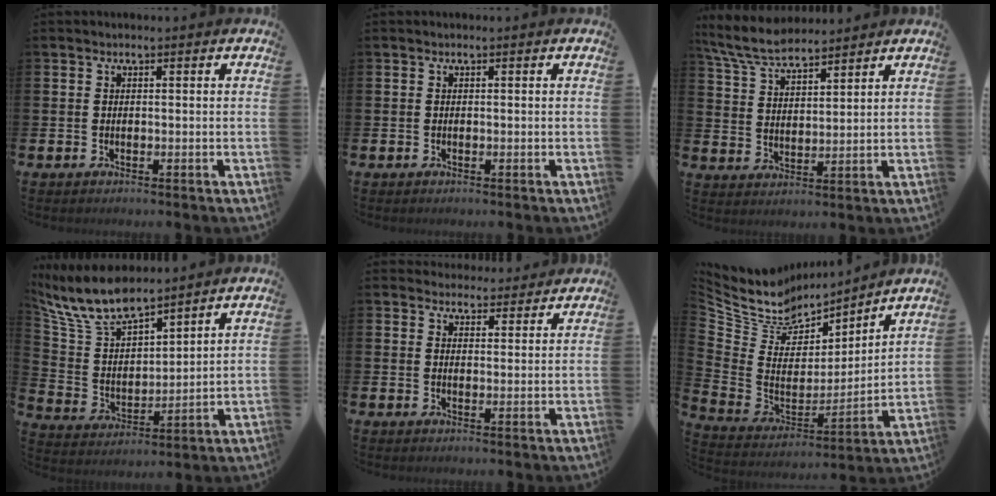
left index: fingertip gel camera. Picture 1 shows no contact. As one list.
[{"total": 0.0}, {"total": 7.0, "force": [6.5, 1.3, 2.2], "torque": [-0.072, -0.020, 0.122]}, {"total": 9.5, "force": [8.5, 2.4, 3.5], "torque": [-0.113, -0.045, 0.155]}, {"total": 3.7, "force": [3.6, 1.0, -0.1], "torque": [0.001, -0.019, 0.064]}, {"total": 7.9, "force": [6.9, 3.8, -0.1], "torque": [-0.061, -0.057, 0.127]}]